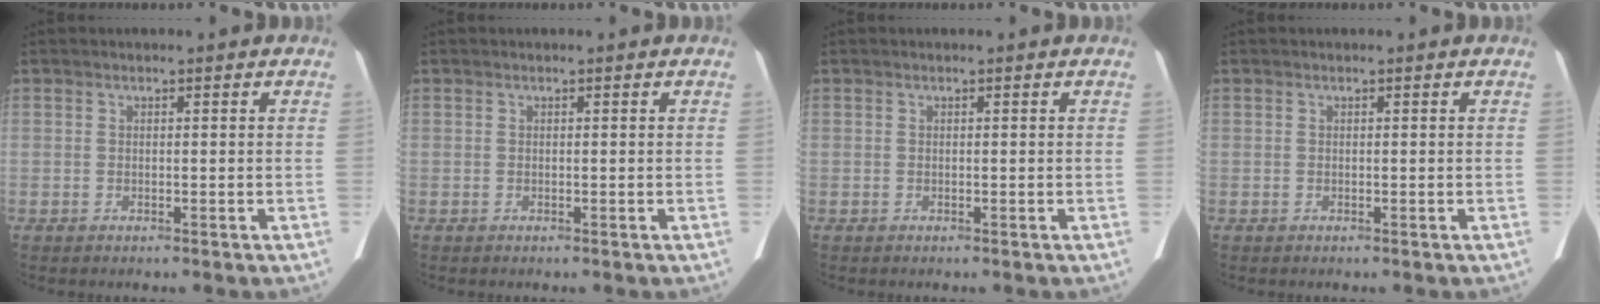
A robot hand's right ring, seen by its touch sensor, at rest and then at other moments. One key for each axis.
{"total": 0.0}
{"total": 0.0}
{"total": 0.0}